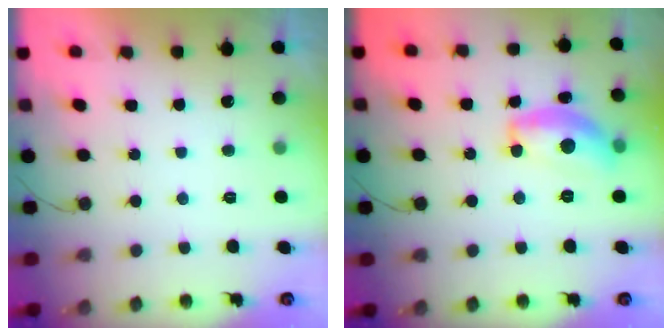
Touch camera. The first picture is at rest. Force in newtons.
{"total": 14.0, "press": 14.0, "slide": 0.7}